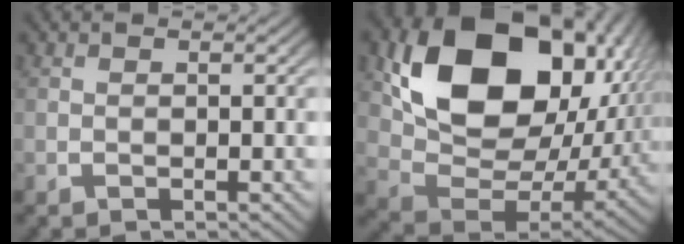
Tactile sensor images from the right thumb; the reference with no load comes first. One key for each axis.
{"total": 19.4, "fx": 3.7, "fy": 12.6, "fz": 14.3, "tx": -0.266, "ty": -0.023, "tz": 0.065}